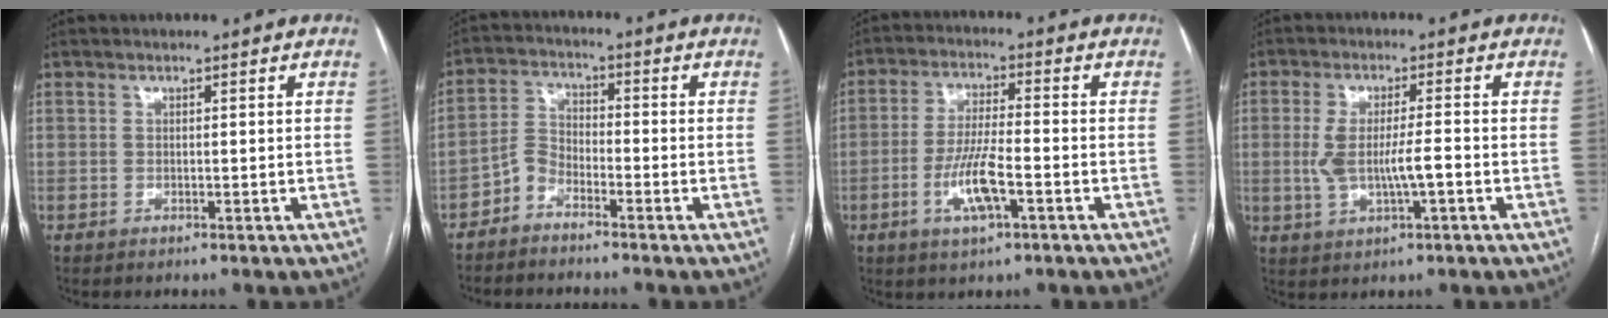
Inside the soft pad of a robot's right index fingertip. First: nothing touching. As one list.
[{"total": 3.6, "force": [-3.0, 1.6, 1.3], "torque": [-0.028, 0.004, -0.063]}, {"total": 7.9, "force": [-2.9, 1.6, 7.1], "torque": [-0.144, -0.003, -0.051]}, {"total": 6.6, "force": [-1.0, 1.6, 6.4], "torque": [-0.129, 0.004, -0.013]}]